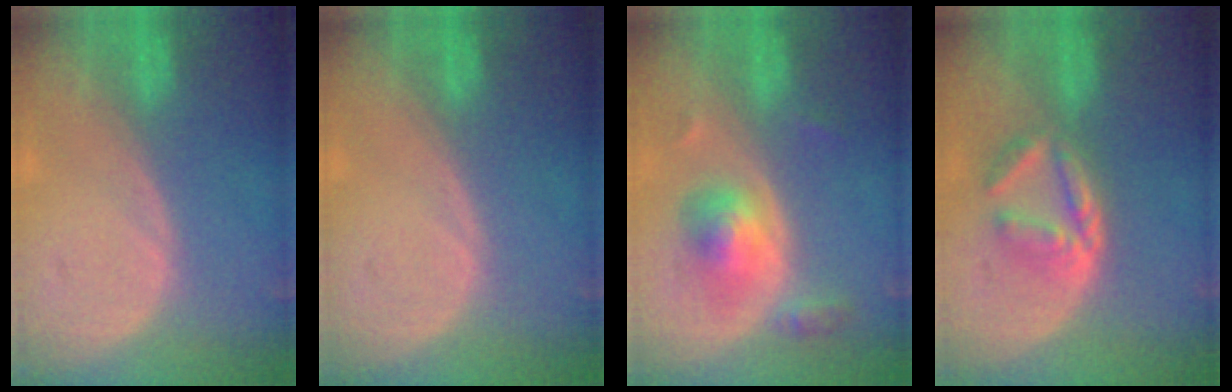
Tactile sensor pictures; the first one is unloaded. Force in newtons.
{"total": 0.0}
{"total": 5.1, "press": 5.0, "slide": 1.1}
{"total": 6.2, "press": 5.4, "slide": 3.2}